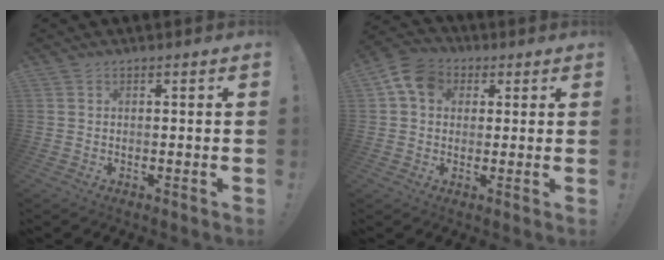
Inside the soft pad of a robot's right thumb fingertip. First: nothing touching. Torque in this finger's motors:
{"motor_torque": [1.16, 1.22, 0.87, 0.20, 0.04]}